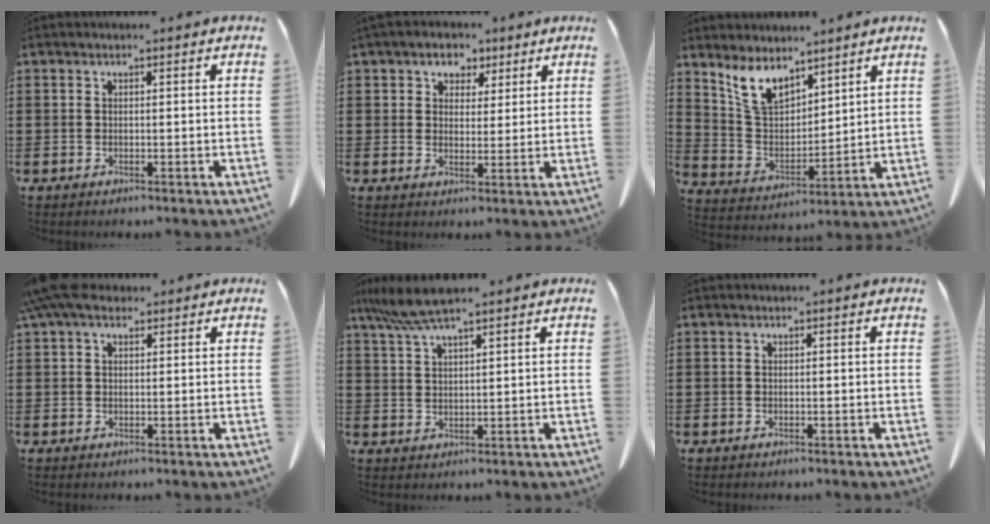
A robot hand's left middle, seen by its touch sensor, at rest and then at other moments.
{"total": 4.1, "force": [2.8, 3.0, 0.5], "torque": [-0.024, 0.005, 0.045]}
{"total": 7.8, "force": [6.2, 3.3, 3.4], "torque": [-0.091, -0.015, 0.118]}
{"total": 5.3, "force": [3.5, 2.2, 3.3], "torque": [-0.076, 0.008, 0.068]}
{"total": 6.0, "force": [4.7, 0.4, 3.6], "torque": [-0.082, -0.010, 0.087]}
{"total": 0.0}